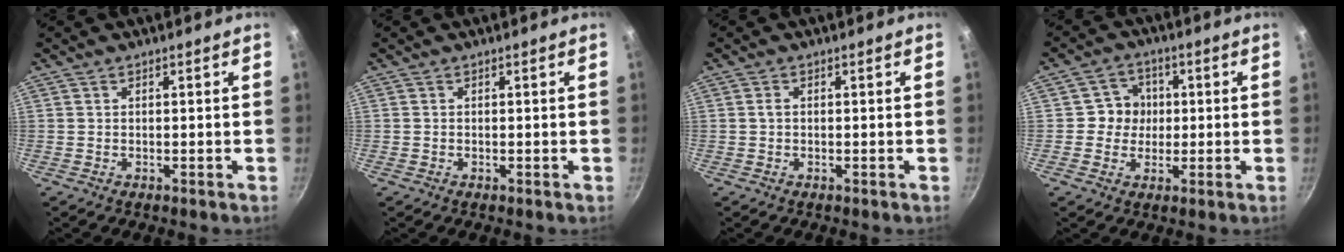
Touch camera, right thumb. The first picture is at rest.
{"total": 0.0}
{"total": 1.0, "force": [0.0, 0.7, 0.7], "torque": [-0.013, 0.005, -0.001]}
{"total": 5.7, "force": [0.2, 5.5, 1.5], "torque": [0.017, 0.007, -0.007]}